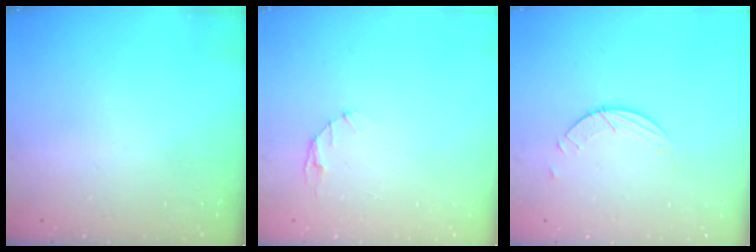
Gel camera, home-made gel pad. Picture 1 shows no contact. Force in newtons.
{"total": 2.9, "press": 2.9, "slide": 0.4}
{"total": 2.6, "press": 2.6, "slide": 0.3}